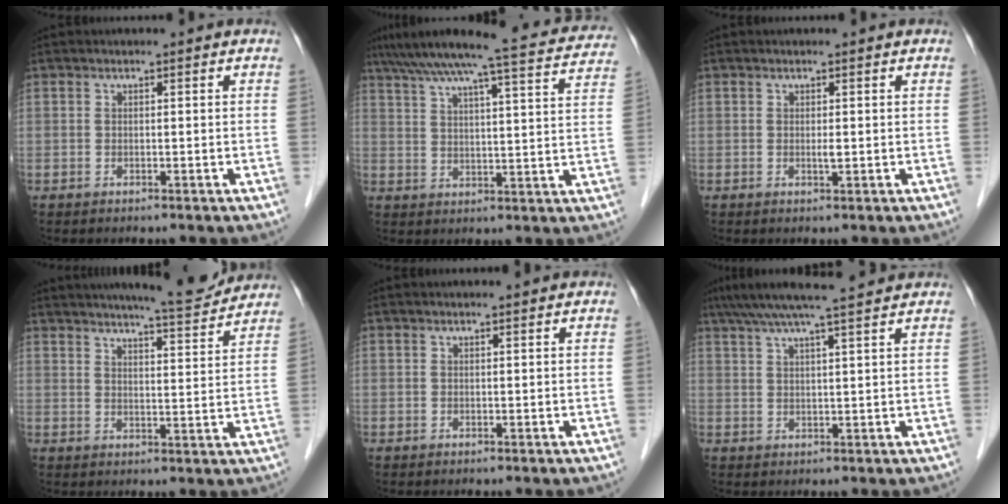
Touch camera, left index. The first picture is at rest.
{"total": 22.7, "force": [20.2, 1.7, 10.2], "torque": [-0.166, 0.008, 0.261]}
{"total": 0.8, "force": [0.1, 0.1, 0.8], "torque": [-0.018, -0.003, 0.002]}
{"total": 11.0, "force": [10.2, 0.6, 4.1], "torque": [-0.060, -0.002, 0.133]}
{"total": 1.3, "force": [1.2, 0.0, 0.5], "torque": [-0.008, 0.011, 0.019]}
{"total": 10.3, "force": [8.7, -0.4, 5.5], "torque": [-0.092, 0.032, 0.126]}